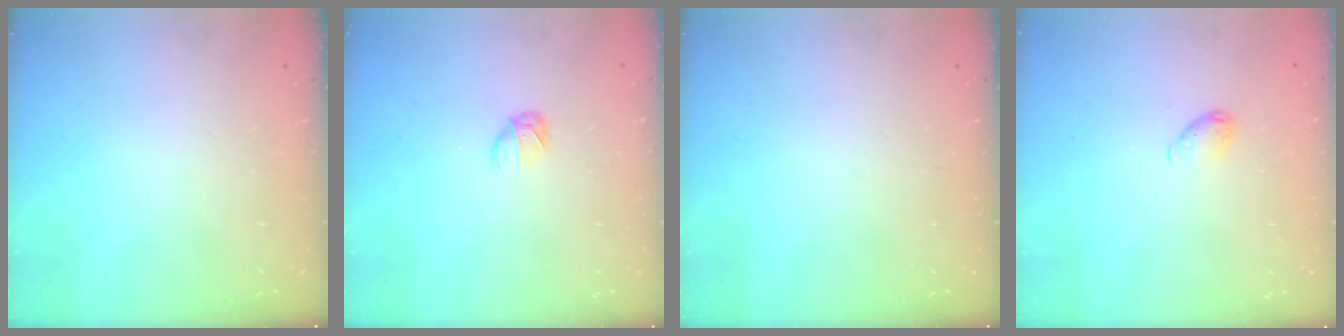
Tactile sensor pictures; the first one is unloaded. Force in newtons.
{"total": 2.7, "press": 2.7, "slide": 0.7}
{"total": 0.0}
{"total": 4.8, "press": 4.7, "slide": 1.0}